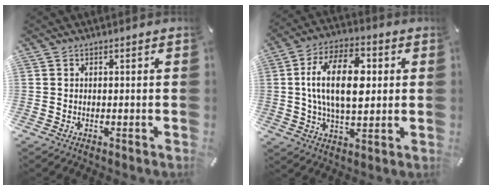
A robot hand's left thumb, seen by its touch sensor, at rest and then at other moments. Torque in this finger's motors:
{"motor_torque": [0.28, 1.52, 1.66, -1.10, 0.63]}